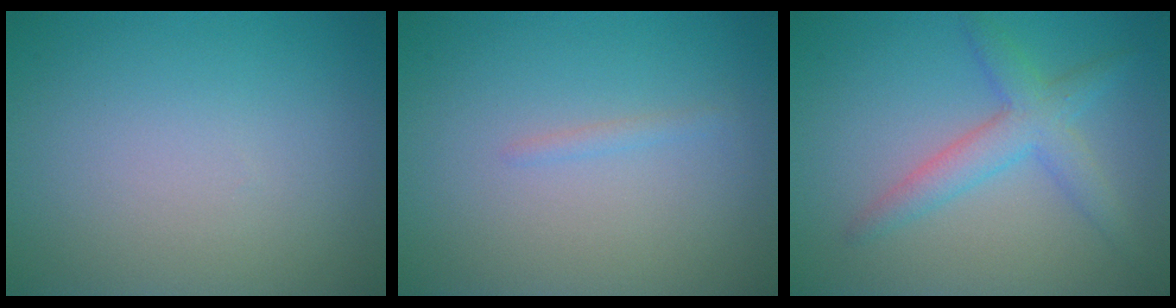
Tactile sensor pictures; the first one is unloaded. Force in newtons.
{"total": 0.7, "press": 0.7, "slide": 0.1}
{"total": 3.6, "press": 3.6, "slide": 0.0}